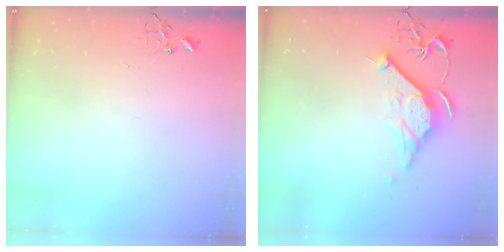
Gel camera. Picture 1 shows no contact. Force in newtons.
{"total": 11.9, "press": 11.9, "slide": 1.0}